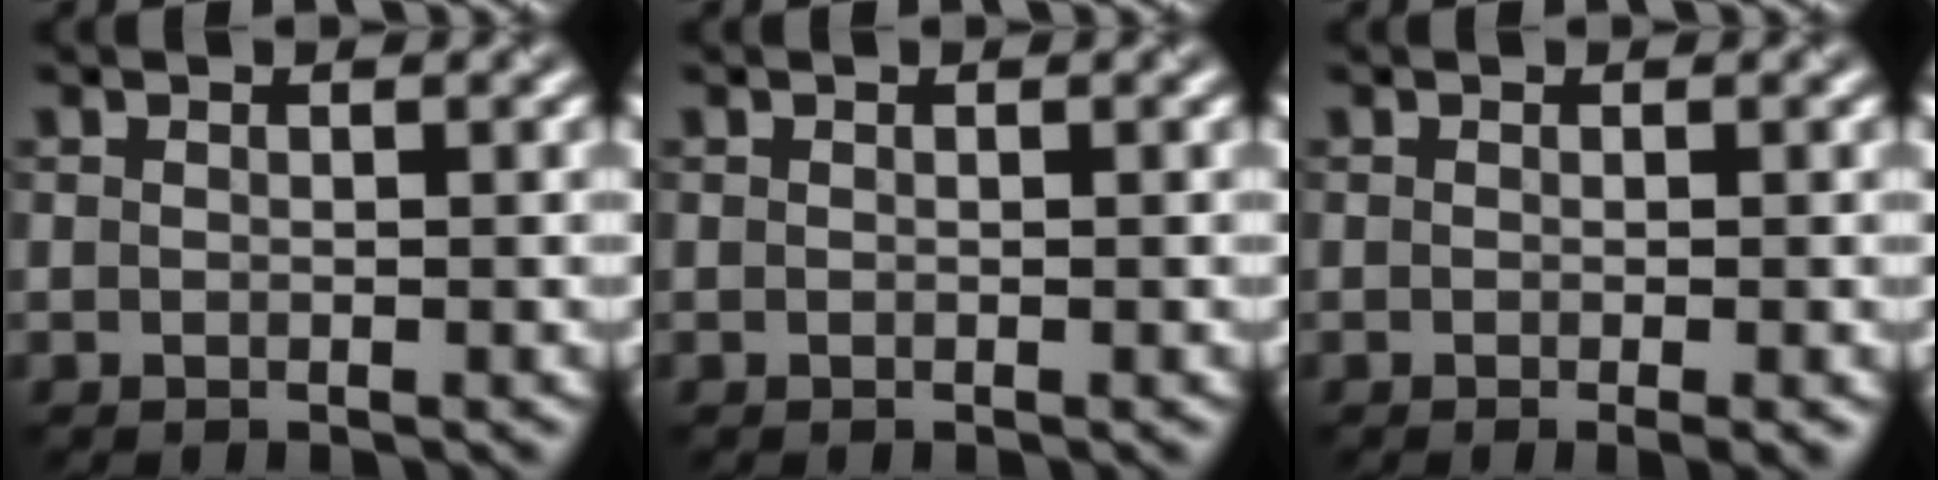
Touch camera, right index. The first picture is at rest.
{"total": 0.0}
{"total": 1.3, "force": [-0.4, 0.2, 1.2], "torque": [-0.017, -0.003, -0.004]}